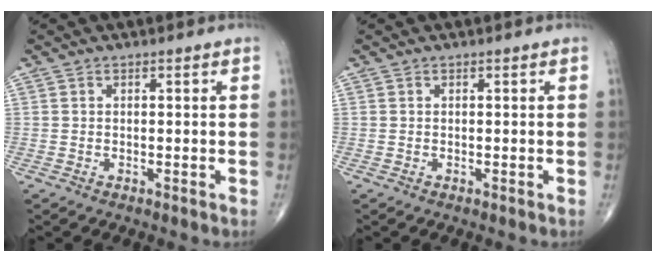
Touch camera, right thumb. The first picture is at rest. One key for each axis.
{"total": 0.0}